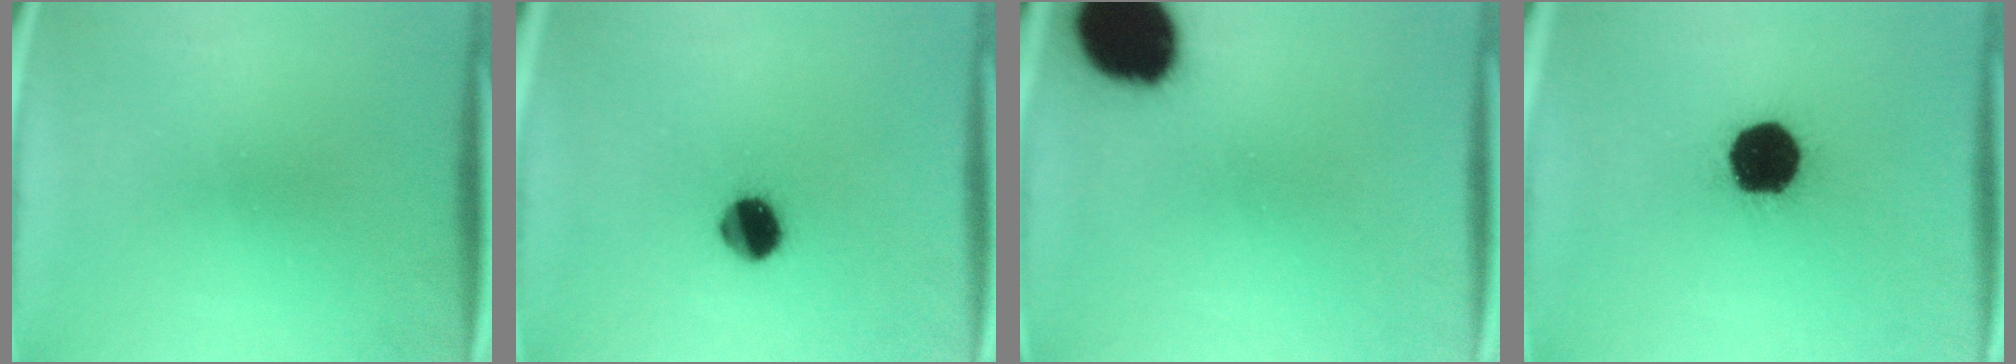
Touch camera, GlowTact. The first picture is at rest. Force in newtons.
{"total": 8.3}
{"total": 18.9}
{"total": 18.2}